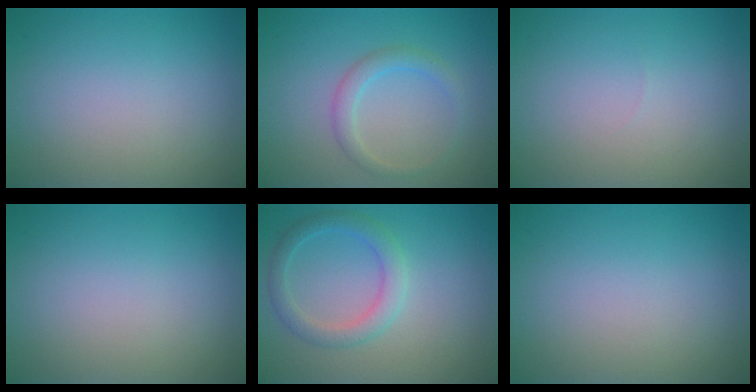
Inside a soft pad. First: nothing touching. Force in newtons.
{"total": 2.0, "press": 2.0, "slide": 0.0}
{"total": 0.0}
{"total": 0.0}
{"total": 2.7, "press": 2.7, "slide": 0.1}
{"total": 0.0}